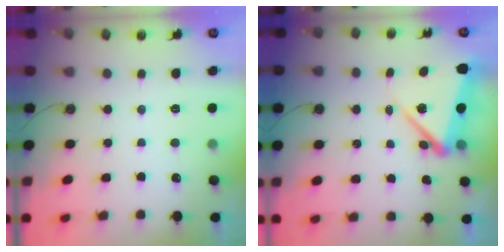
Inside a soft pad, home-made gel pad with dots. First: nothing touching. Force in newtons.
{"total": 8.4, "press": 8.1, "slide": 2.0}